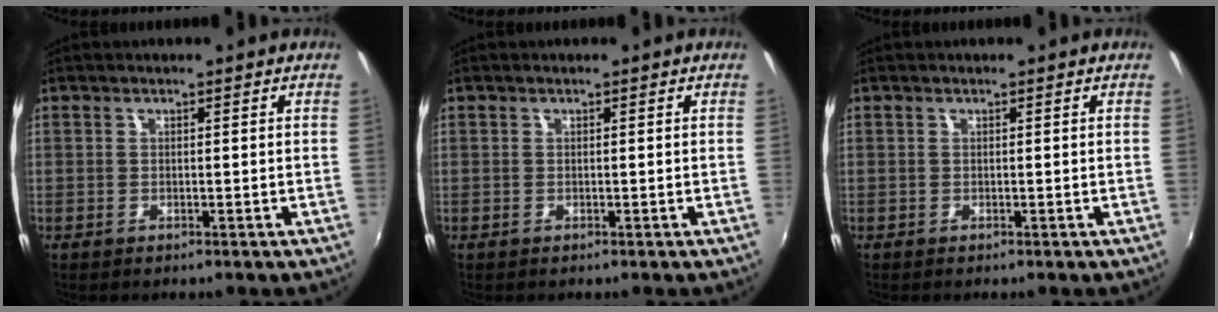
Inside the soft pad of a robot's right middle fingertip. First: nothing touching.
{"total": 0.0}
{"total": 0.0}